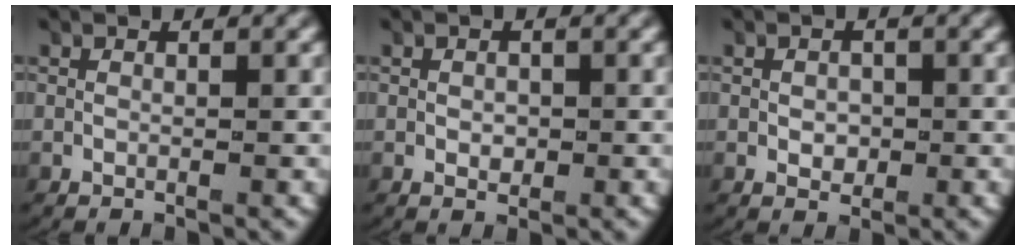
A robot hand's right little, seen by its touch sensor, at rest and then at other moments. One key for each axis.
{"total": 1.0, "fx": -0.1, "fy": 0.7, "fz": 0.7, "tx": -0.017, "ty": -0.008, "tz": 0.004}
{"total": 1.4, "fx": -0.2, "fy": 1.1, "fz": 0.8, "tx": -0.018, "ty": -0.008, "tz": 0.001}